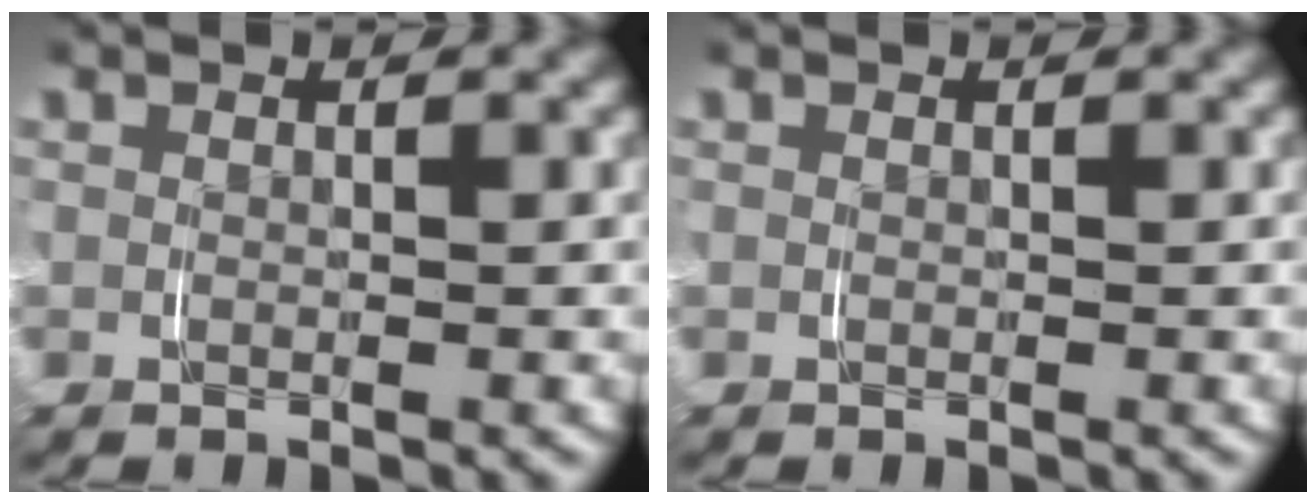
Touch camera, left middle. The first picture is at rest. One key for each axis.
{"total": 0.0}